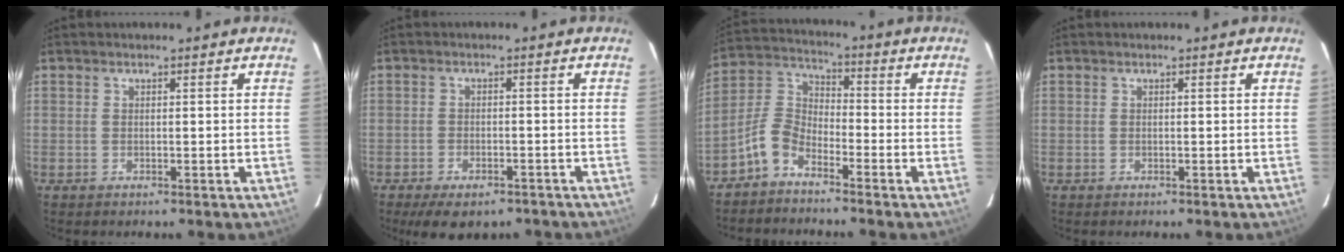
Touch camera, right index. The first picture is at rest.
{"total": 9.3, "force": [-7.0, 3.8, 4.7], "torque": [-0.102, -0.016, -0.096]}
{"total": 8.0, "force": [-5.4, 4.0, 4.2], "torque": [-0.097, 0.025, -0.120]}
{"total": 0.0}